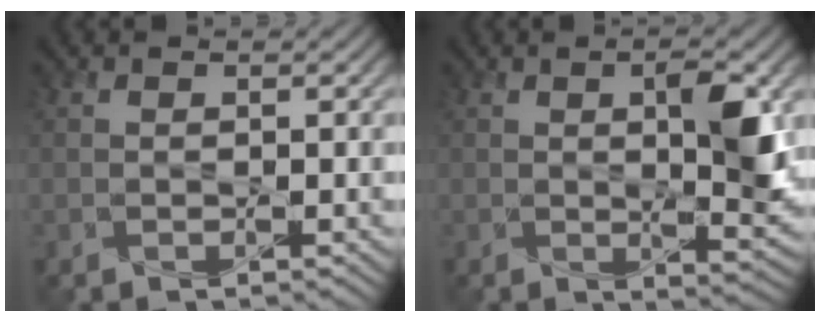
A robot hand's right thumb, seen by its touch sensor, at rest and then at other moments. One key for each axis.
{"total": 6.0, "fx": 1.2, "fy": 1.7, "fz": 5.6, "tx": -0.092, "ty": -0.007, "tz": 0.022}